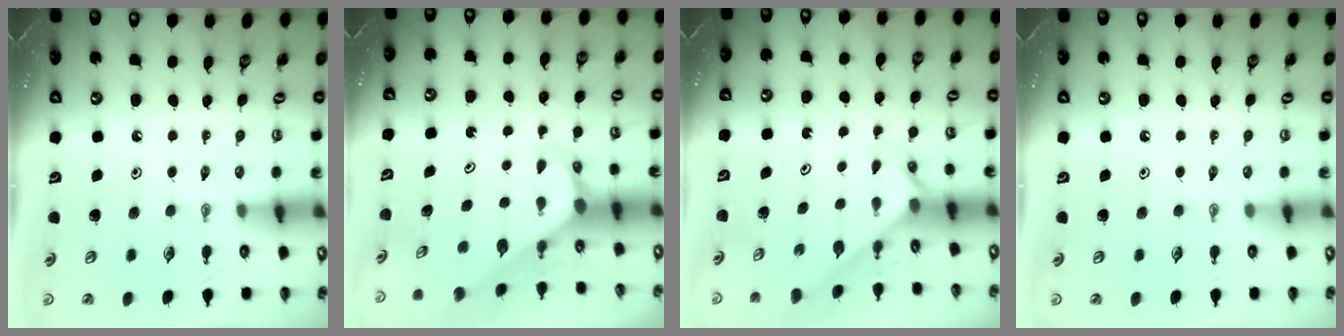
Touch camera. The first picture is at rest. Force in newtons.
{"total": 3.3, "press": 3.3, "slide": 0.1}
{"total": 1.9, "press": 1.9, "slide": 0.1}
{"total": 0.0}